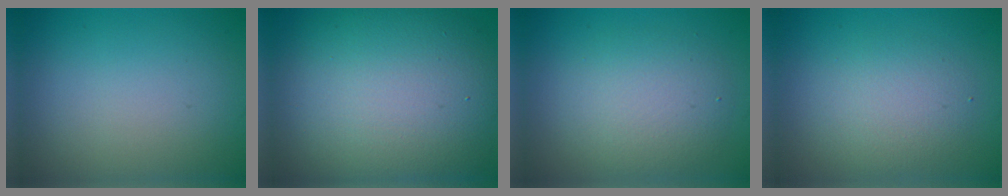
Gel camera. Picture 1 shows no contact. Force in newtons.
{"total": 13.7, "press": 13.7, "slide": 0.8}
{"total": 4.3, "press": 4.3, "slide": 0.2}
{"total": 3.2, "press": 3.2, "slide": 0.1}